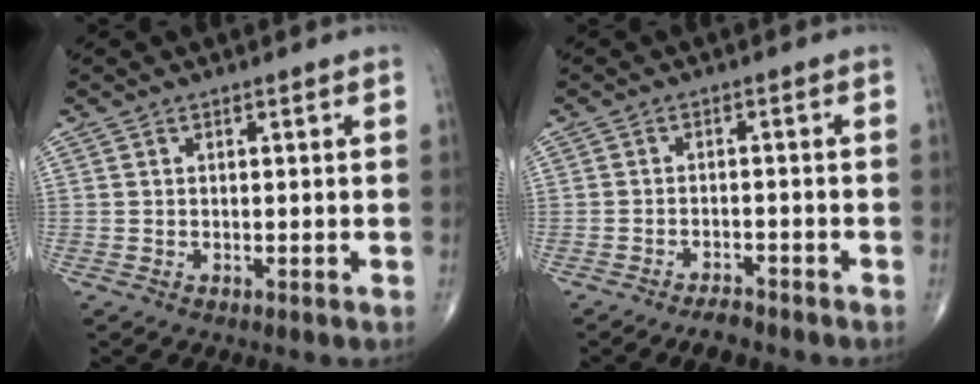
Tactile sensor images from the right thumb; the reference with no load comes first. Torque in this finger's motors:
{"motor_torque": [0.39, 0.29, -0.05, -0.14, -0.01]}